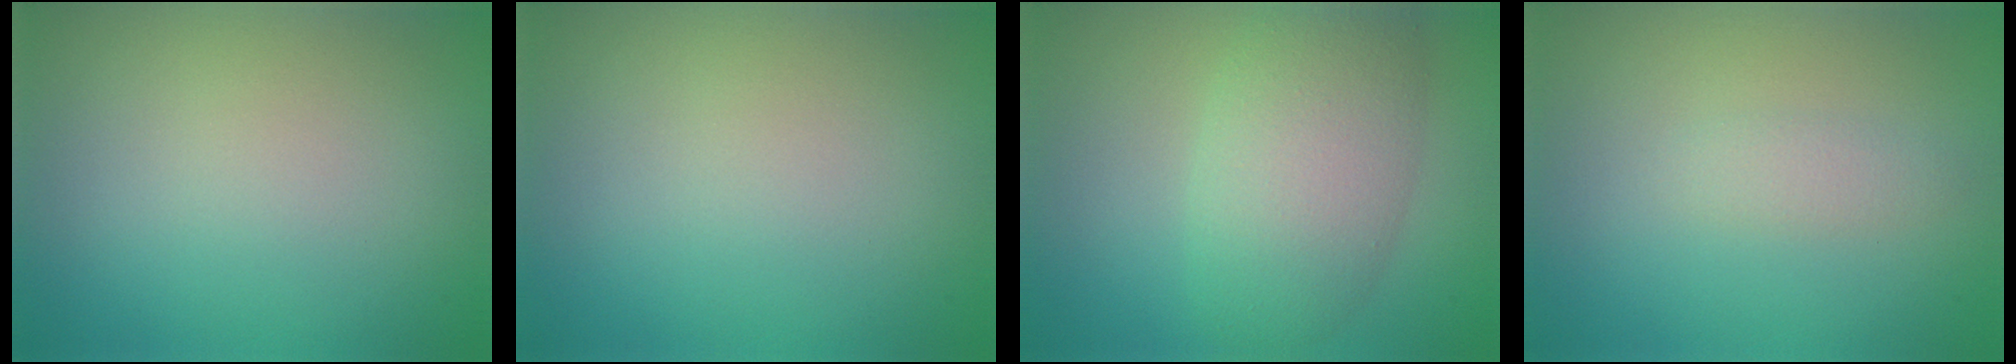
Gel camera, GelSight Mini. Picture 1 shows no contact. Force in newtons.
{"total": 0.0}
{"total": 6.1, "press": 6.0, "slide": 0.2}
{"total": 1.1, "press": 1.1, "slide": 0.0}